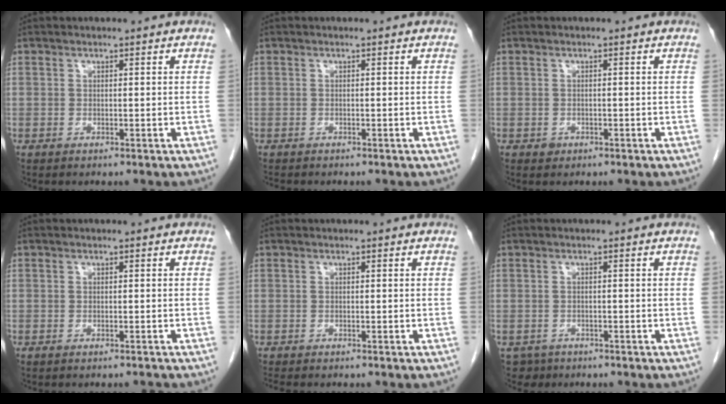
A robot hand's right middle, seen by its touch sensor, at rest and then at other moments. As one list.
[{"total": 1.6, "force": [-1.4, 0.5, 0.6], "torque": [-0.014, -0.004, -0.018]}, {"total": 0.8, "force": [-0.4, 0.7, 0.1], "torque": [-0.002, 0.002, -0.005]}, {"total": 0.9, "force": [-0.9, 0.0, 0.3], "torque": [-0.007, -0.002, -0.013]}, {"total": 2.0, "force": [-1.8, 0.4, 0.8], "torque": [-0.018, -0.005, -0.024]}, {"total": 2.4, "force": [-1.6, 1.7, -0.2], "torque": [0.000, 0.003, -0.025]}]